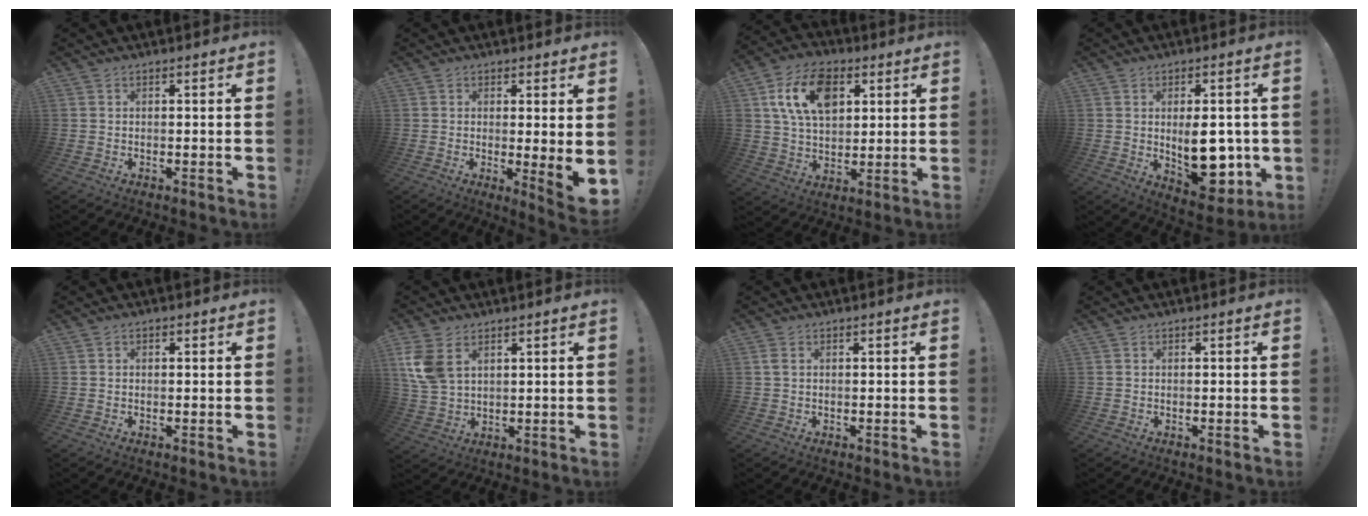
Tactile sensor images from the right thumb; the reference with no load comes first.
{"total": 5.4, "force": [0.5, 0.5, 5.3], "torque": [-0.062, -0.021, 0.011]}
{"total": 15.9, "force": [6.2, 10.9, 9.9], "torque": [-0.158, -0.008, 0.119]}
{"total": 13.1, "force": [-0.8, 7.4, 10.7], "torque": [-0.141, -0.005, -0.004]}
{"total": 0.5, "force": [0.1, 0.5, 0.2], "torque": [0.001, -0.001, 0.001]}
{"total": 8.8, "force": [3.9, 5.5, 5.6], "torque": [-0.116, -0.013, 0.076]}
{"total": 1.2, "force": [0.4, 0.6, 1.0], "torque": [-0.018, 0.002, 0.007]}
{"total": 0.0}